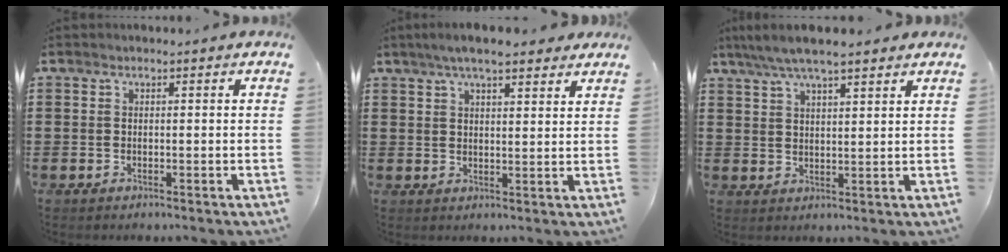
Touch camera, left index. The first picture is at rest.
{"total": 5.8, "force": [4.7, 1.2, 3.2], "torque": [-0.071, -0.001, 0.085]}
{"total": 5.5, "force": [4.5, 0.9, 3.1], "torque": [-0.071, -0.005, 0.079]}